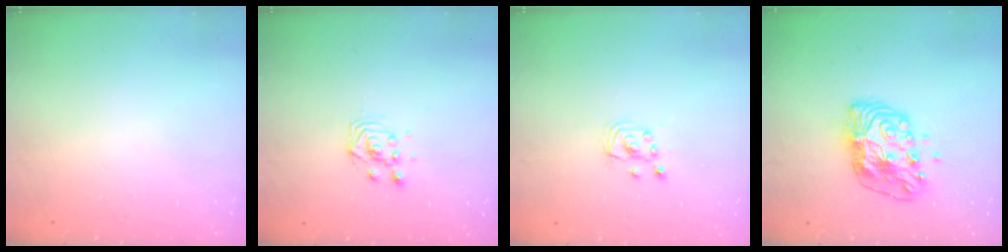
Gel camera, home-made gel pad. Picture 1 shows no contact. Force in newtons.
{"total": 2.8, "press": 2.8, "slide": 0.3}
{"total": 2.4, "press": 2.4, "slide": 0.2}
{"total": 11.4, "press": 11.4, "slide": 0.8}